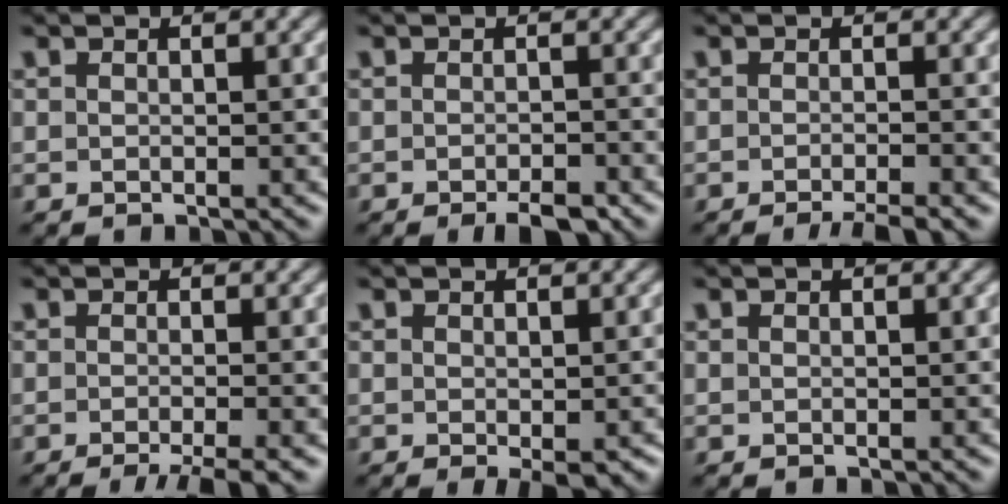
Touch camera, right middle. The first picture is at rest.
{"total": 2.4, "force": [-1.7, 0.7, 1.6], "torque": [-0.024, -0.002, -0.025]}
{"total": 2.8, "force": [-1.9, 0.3, 2.0], "torque": [-0.024, -0.002, -0.035]}
{"total": 3.3, "force": [-2.1, 0.4, 2.6], "torque": [-0.033, -0.002, -0.038]}
{"total": 1.9, "force": [-0.7, 0.6, 1.7], "torque": [-0.023, -0.007, -0.007]}
{"total": 0.0}